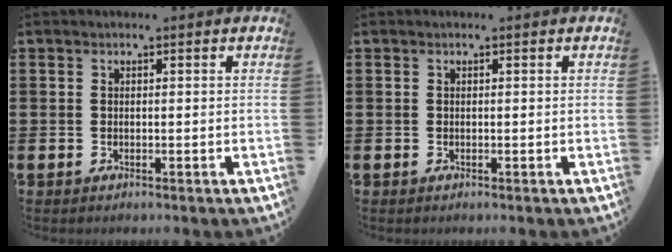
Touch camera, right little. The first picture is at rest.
{"total": 0.0}